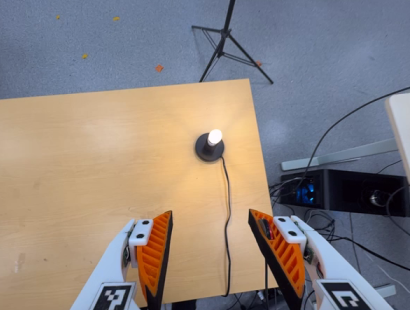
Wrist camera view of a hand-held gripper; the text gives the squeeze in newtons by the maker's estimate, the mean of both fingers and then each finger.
{"total": 0.0}